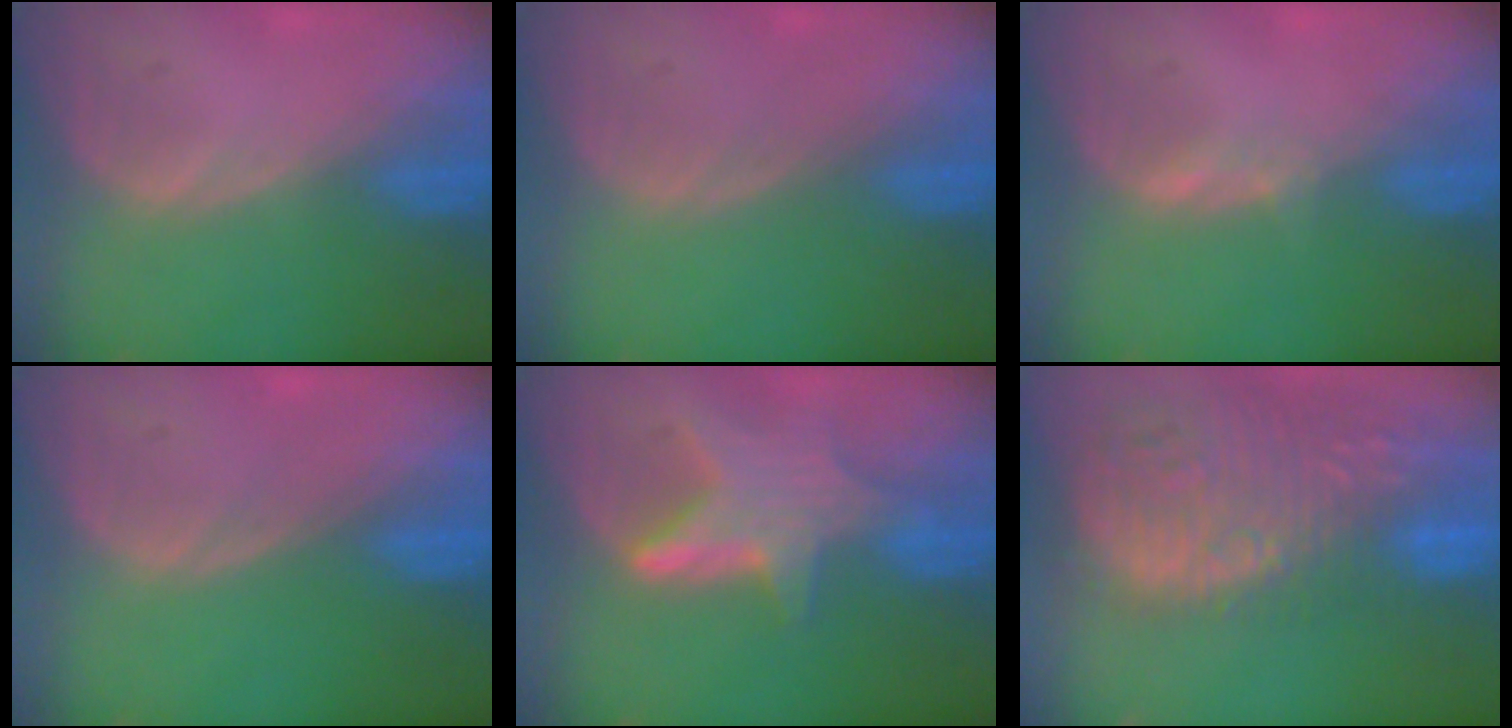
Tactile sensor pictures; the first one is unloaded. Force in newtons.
{"total": 0.0}
{"total": 1.1, "press": 1.1, "slide": 0.3}
{"total": 0.0}
{"total": 6.7, "press": 6.5, "slide": 1.7}
{"total": 16.0, "press": 13.2, "slide": 9.1}